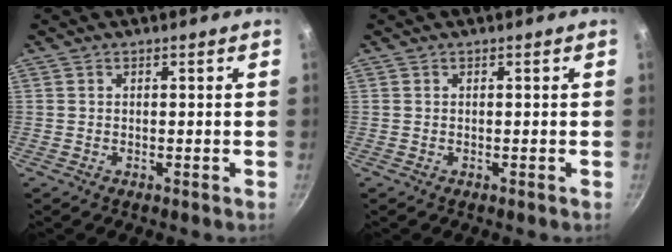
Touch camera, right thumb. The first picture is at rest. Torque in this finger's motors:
{"motor_torque": [-0.16, 0.16, -0.05, 0.32, 0.00]}